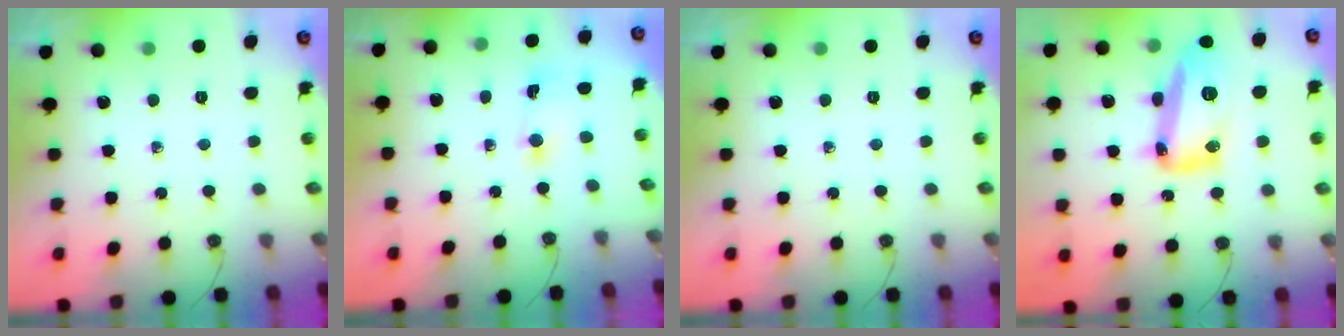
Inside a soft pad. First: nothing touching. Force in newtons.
{"total": 1.8, "press": 1.8, "slide": 0.2}
{"total": 0.0}
{"total": 16.7, "press": 16.6, "slide": 2.2}